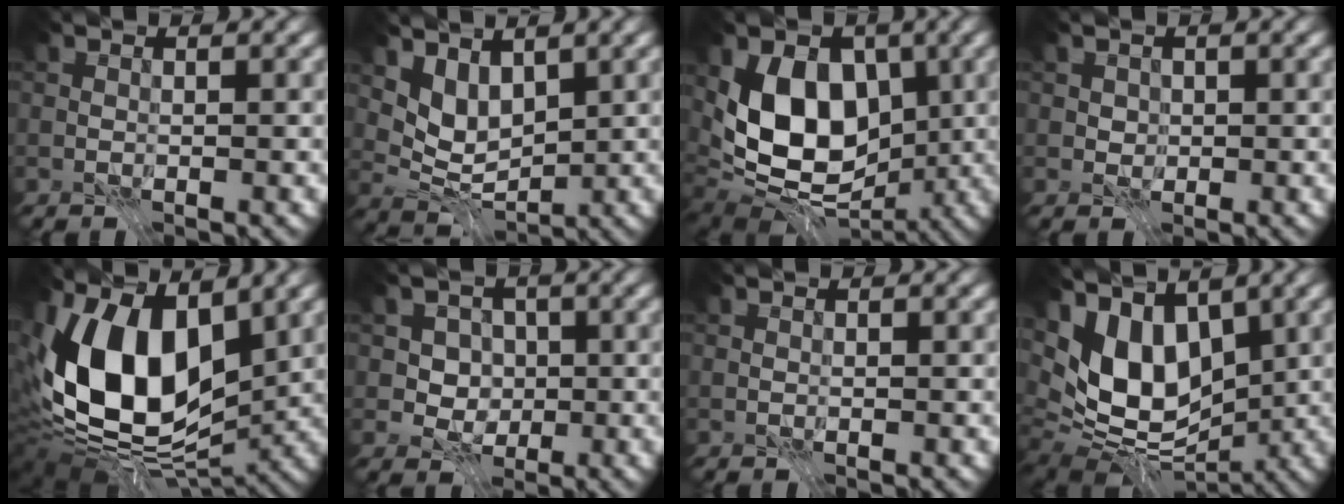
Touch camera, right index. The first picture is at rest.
{"total": 4.1, "force": [2.3, 2.4, 2.4], "torque": [-0.048, -0.010, 0.039]}
{"total": 11.5, "force": [0.6, 8.0, 8.3], "torque": [-0.115, -0.013, 0.008]}
{"total": 1.3, "force": [0.5, 1.1, 0.5], "torque": [-0.011, -0.003, 0.015]}
{"total": 13.9, "force": [1.0, 8.3, 11.1], "torque": [-0.216, -0.006, 0.004]}
{"total": 3.8, "force": [0.6, 3.3, 1.9], "torque": [-0.023, -0.004, 0.009]}
{"total": 0.0}
{"total": 10.5, "force": [2.0, 6.2, 8.3], "torque": [-0.140, -0.007, 0.032]}